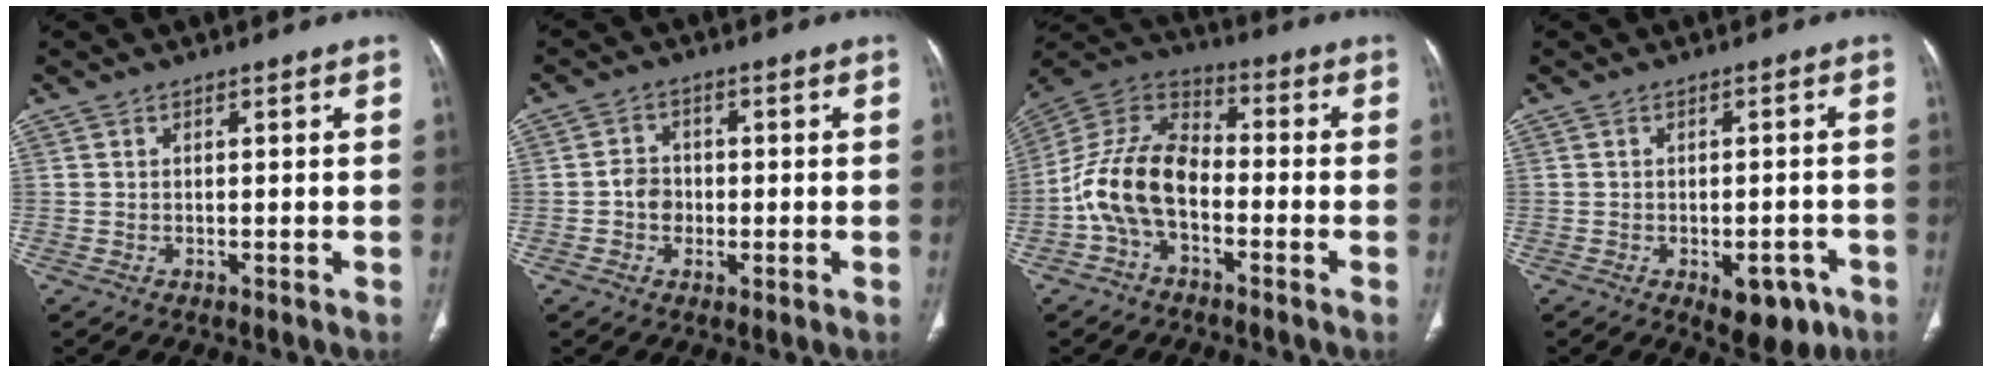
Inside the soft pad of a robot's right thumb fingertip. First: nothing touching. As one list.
[{"total": 4.0, "force": [-0.5, 3.5, 2.0], "torque": [-0.013, 0.009, -0.015]}, {"total": 13.5, "force": [-3.6, 8.2, 10.0], "torque": [-0.190, 0.049, -0.078]}, {"total": 7.4, "force": [-3.6, 3.9, 5.2], "torque": [-0.043, 0.013, -0.036]}]